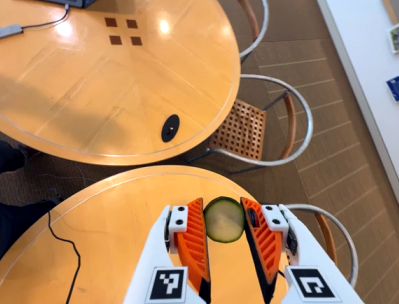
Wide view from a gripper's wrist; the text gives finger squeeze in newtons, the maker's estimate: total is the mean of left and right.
{"total": 9.0, "left": 9.4, "right": 8.6}